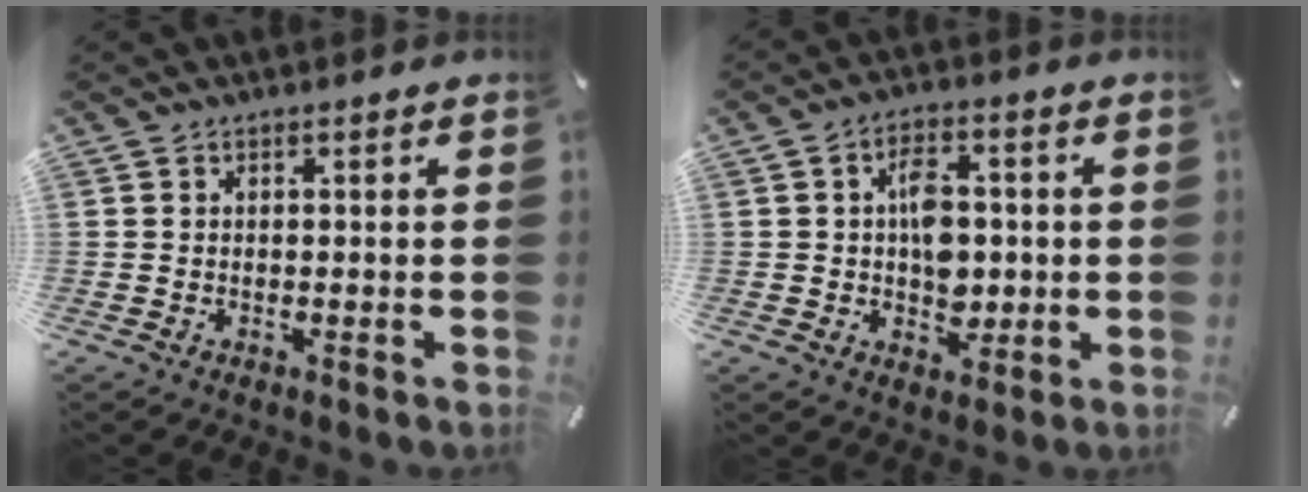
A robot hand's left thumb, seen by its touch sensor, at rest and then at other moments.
{"total": 8.5, "force": [0.2, 5.9, 6.1], "torque": [-0.090, 0.003, 0.000]}